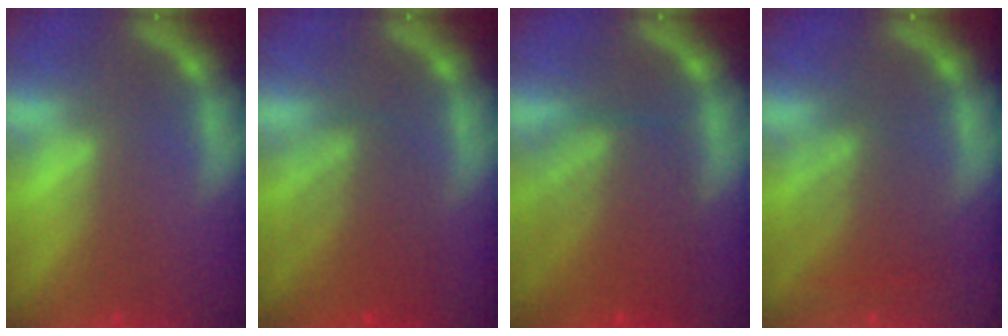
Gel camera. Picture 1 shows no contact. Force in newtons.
{"total": 5.5}
{"total": 8.0}
{"total": 4.5}